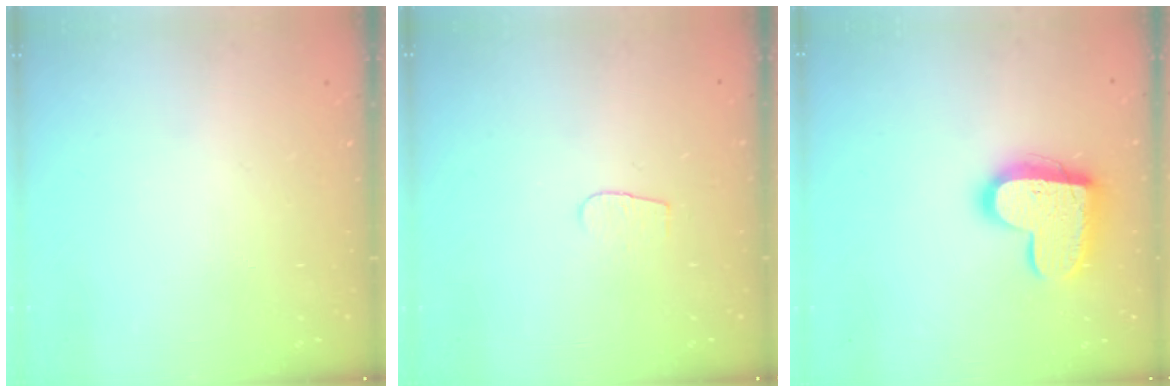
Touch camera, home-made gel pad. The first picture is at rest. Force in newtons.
{"total": 3.7, "press": 3.7, "slide": 0.4}
{"total": 16.3, "press": 16.3, "slide": 1.3}